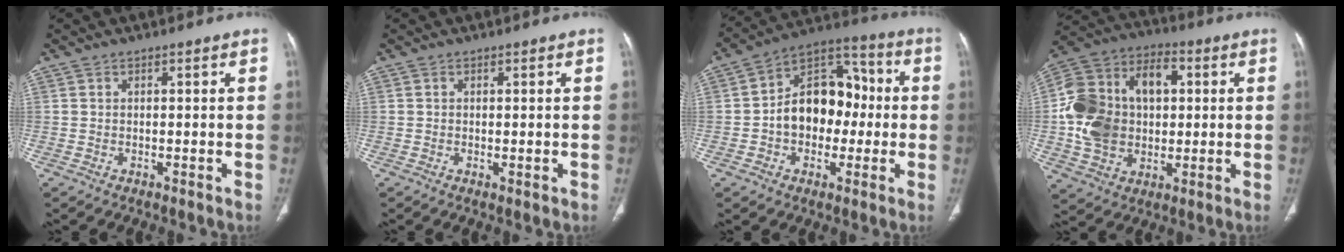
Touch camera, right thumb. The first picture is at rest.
{"total": 1.0, "force": [-0.2, 0.3, 0.9], "torque": [-0.019, -0.005, -0.001]}
{"total": 15.6, "force": [-0.9, 11.2, 10.9], "torque": [-0.127, 0.045, -0.021]}
{"total": 21.1, "force": [1.5, 15.0, 14.7], "torque": [-0.268, 0.028, 0.030]}